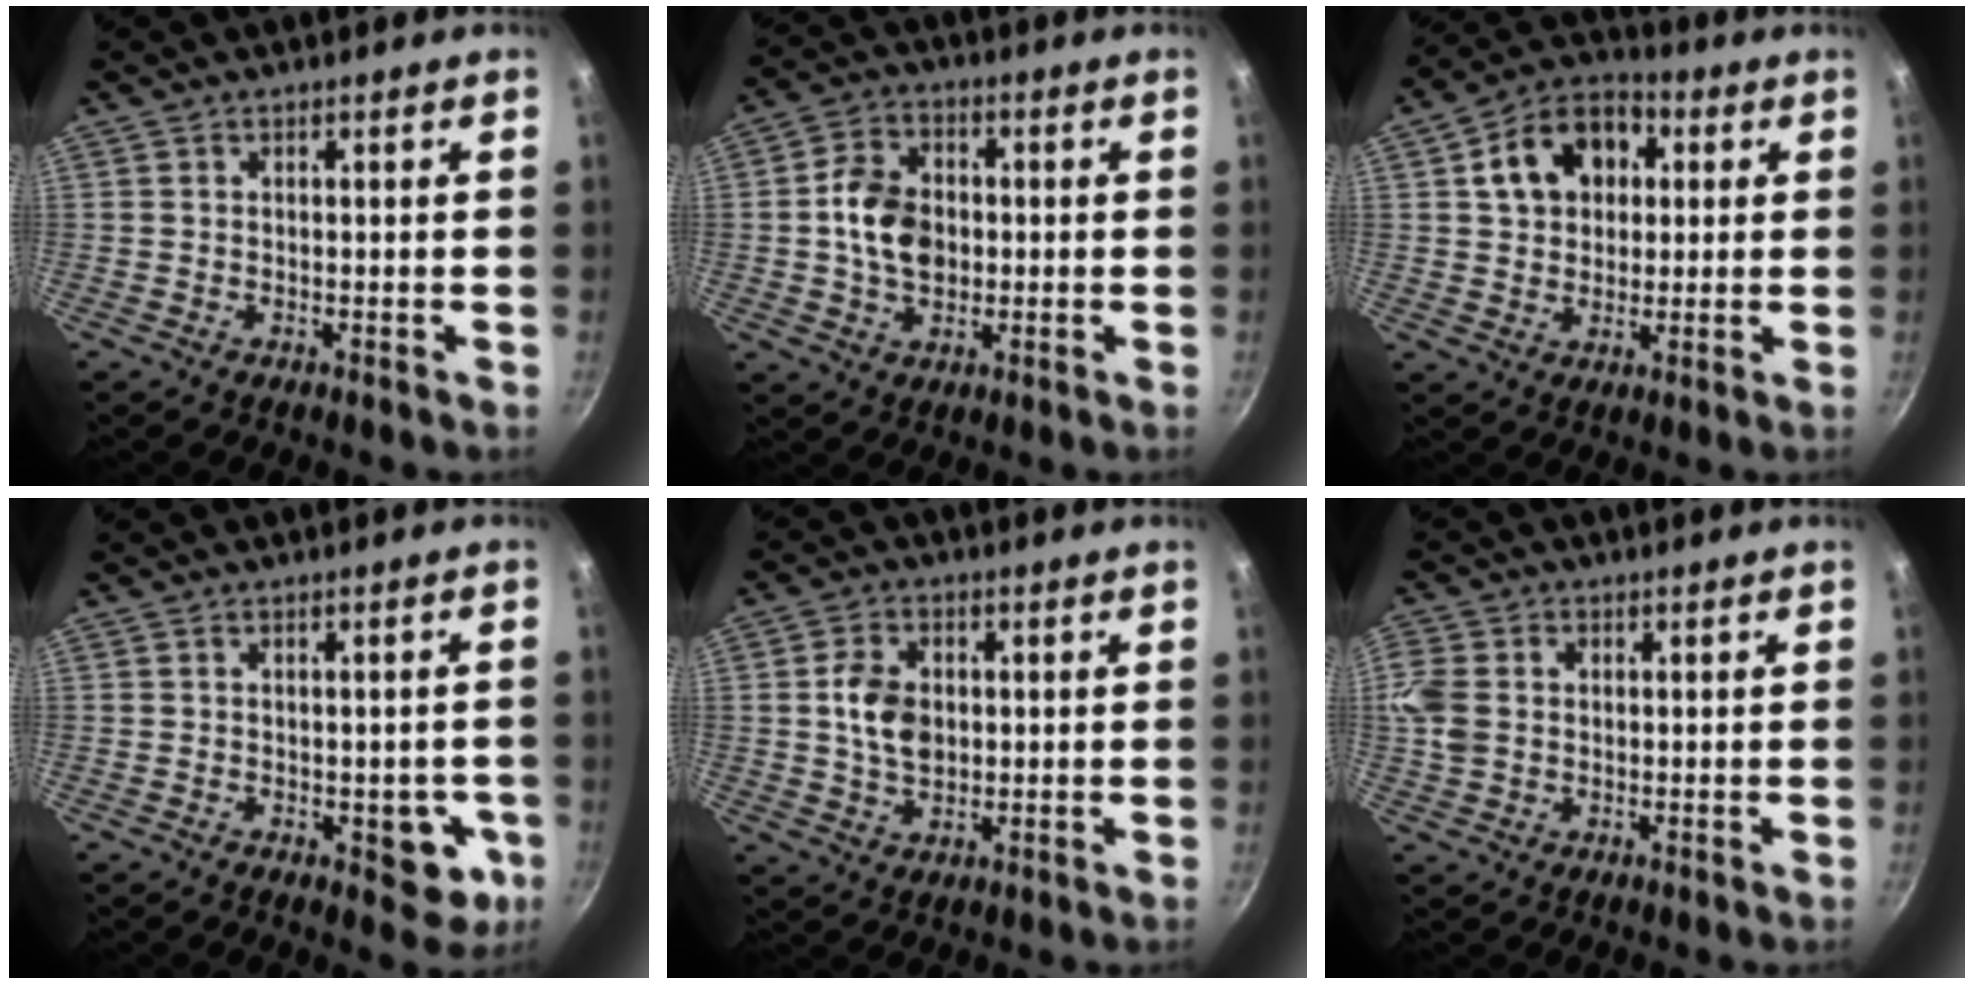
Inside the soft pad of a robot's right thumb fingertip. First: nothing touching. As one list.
[{"total": 10.0, "force": [-0.1, 7.4, 6.8], "torque": [-0.100, 0.014, -0.009]}, {"total": 12.7, "force": [3.1, 9.7, 7.6], "torque": [-0.097, 0.022, 0.038]}, {"total": 7.2, "force": [-2.0, 3.9, 5.7], "torque": [-0.032, 0.003, -0.021]}, {"total": 7.6, "force": [0.6, 5.4, 5.4], "torque": [-0.085, 0.003, 0.009]}, {"total": 6.5, "force": [0.4, 5.1, 4.0], "torque": [-0.082, 0.004, -0.001]}]